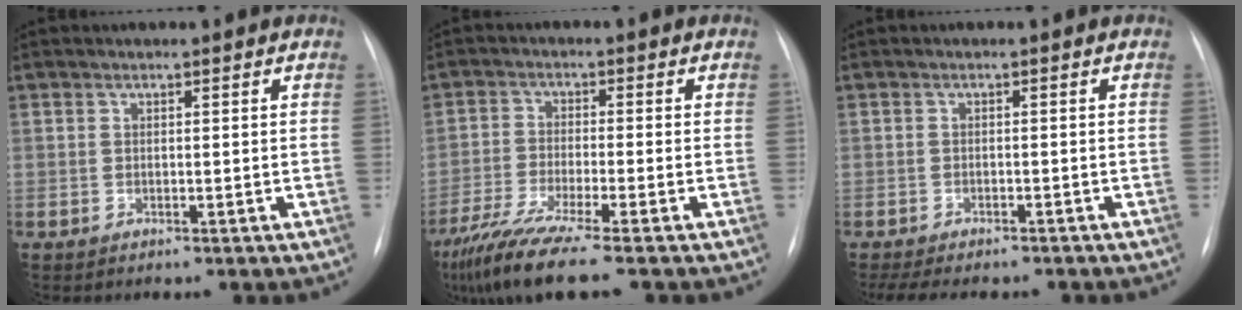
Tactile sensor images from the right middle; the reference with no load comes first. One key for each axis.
{"total": 10.2, "fx": -7.7, "fy": -0.6, "fz": 6.7, "tx": -0.122, "ty": -0.033, "tz": -0.134}
{"total": 10.2, "fx": -8.6, "fy": 3.1, "fz": 4.5, "tx": -0.071, "ty": -0.001, "tz": -0.113}